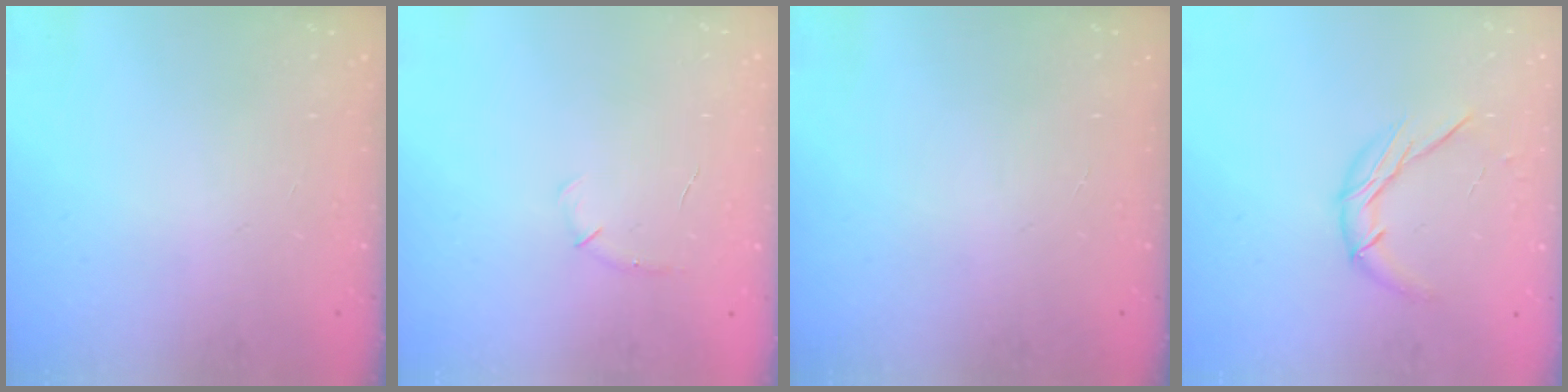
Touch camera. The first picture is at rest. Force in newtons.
{"total": 4.1, "press": 4.0, "slide": 1.0}
{"total": 0.0}
{"total": 8.7, "press": 8.7, "slide": 0.3}